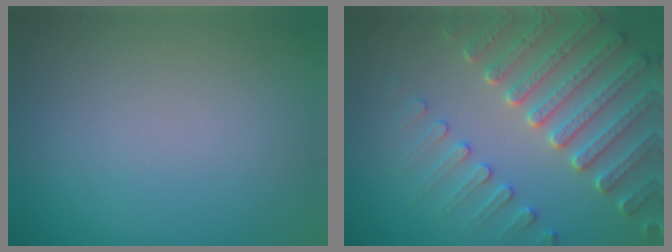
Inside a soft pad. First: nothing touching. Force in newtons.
{"total": 6.1, "press": 5.1, "slide": 3.2}